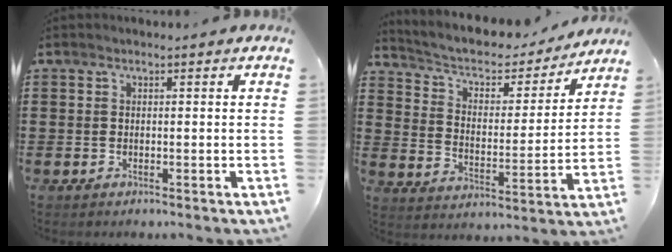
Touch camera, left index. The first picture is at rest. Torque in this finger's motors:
{"motor_torque": [2.14, 0.00, 0.23, 0.10]}